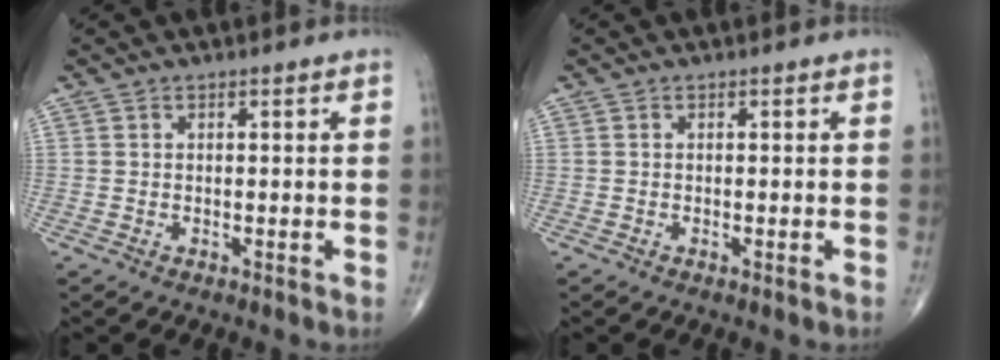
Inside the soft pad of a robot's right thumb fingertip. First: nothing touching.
{"total": 0.6, "force": [-0.2, 0.0, 0.5], "torque": [-0.010, -0.002, -0.003]}